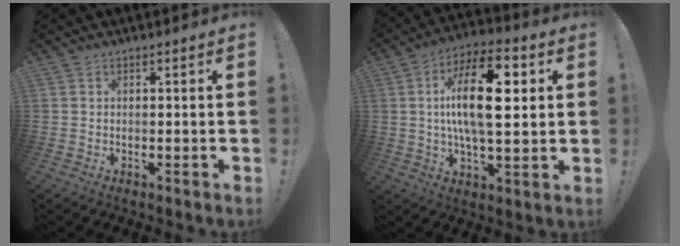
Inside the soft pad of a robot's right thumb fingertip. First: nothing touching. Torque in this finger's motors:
{"motor_torque": [1.59, 3.42, 0.39, 0.13, 0.33]}